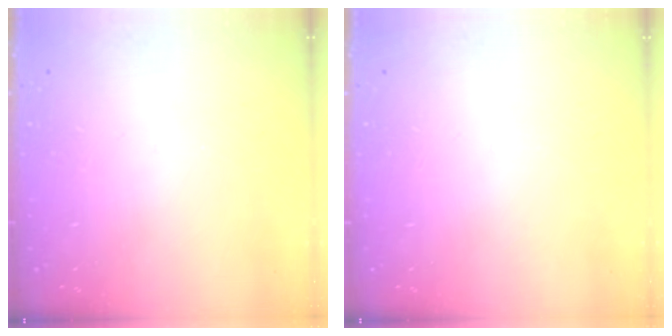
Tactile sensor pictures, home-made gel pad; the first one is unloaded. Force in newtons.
{"total": 0.0}